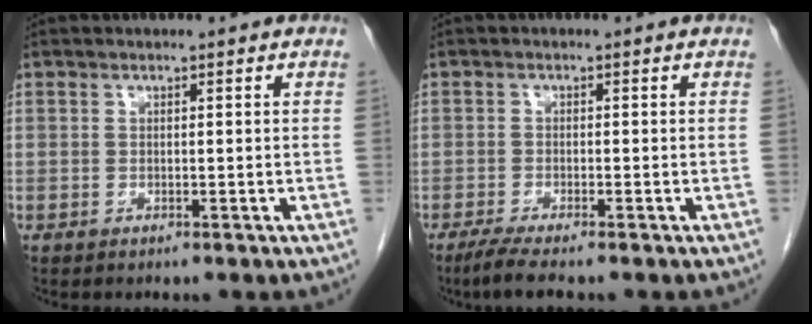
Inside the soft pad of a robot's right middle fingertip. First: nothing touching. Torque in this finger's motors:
{"motor_torque": [0.52, -0.32, 0.00, 0.01]}